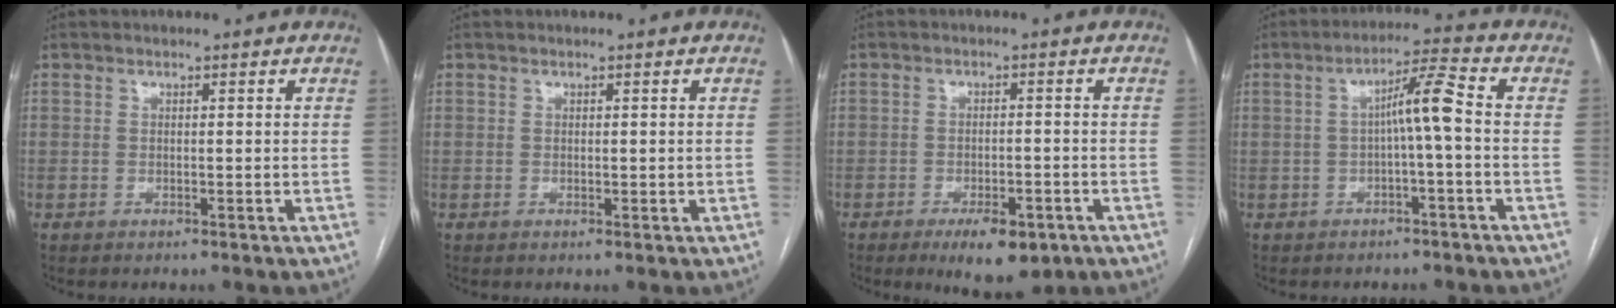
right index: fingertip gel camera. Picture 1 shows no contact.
{"total": 0.6, "force": [0.2, 0.4, 0.4], "torque": [-0.005, -0.002, 0.005]}
{"total": 7.2, "force": [-4.2, 2.7, 5.2], "torque": [-0.077, -0.006, -0.055]}
{"total": 5.7, "force": [-0.3, -0.1, 5.7], "torque": [-0.093, 0.020, -0.003]}